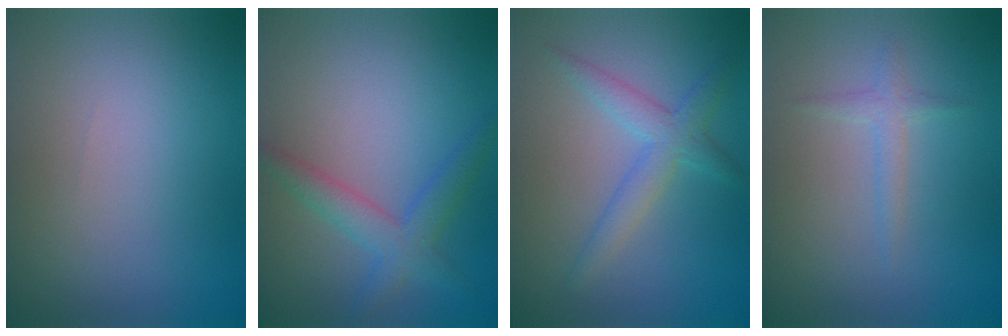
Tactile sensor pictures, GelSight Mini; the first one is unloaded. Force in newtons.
{"total": 2.4, "press": 2.4, "slide": 0.2}
{"total": 2.8, "press": 2.8, "slide": 0.1}
{"total": 1.3, "press": 1.2, "slide": 0.0}